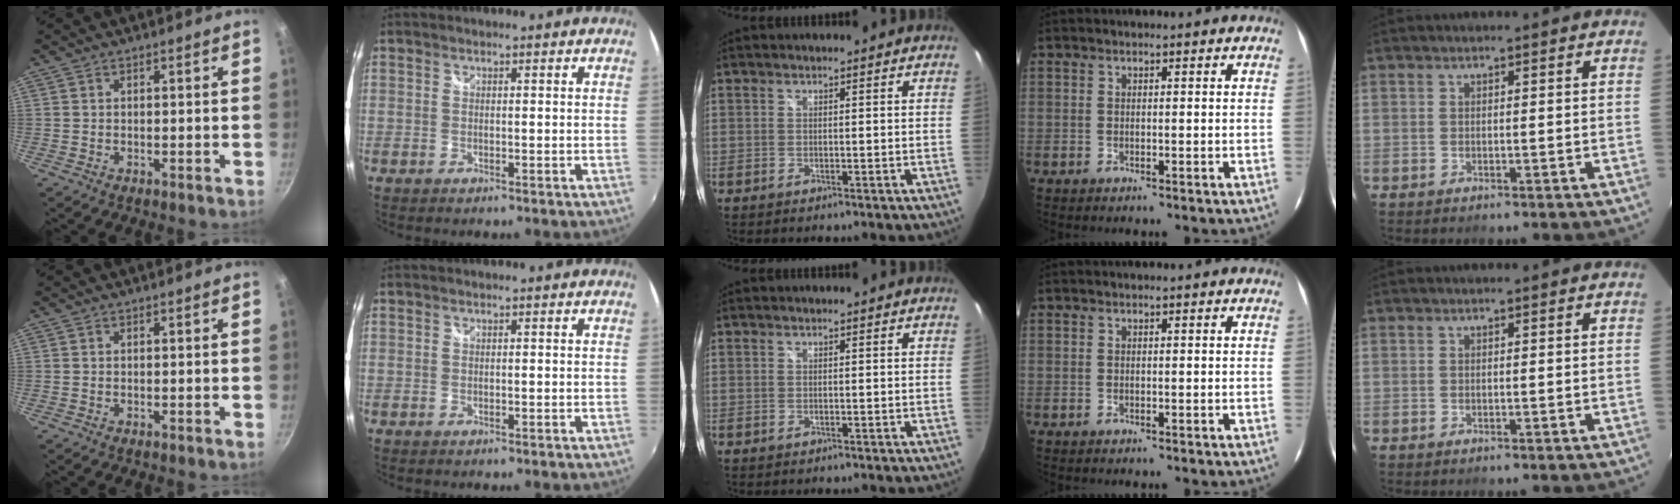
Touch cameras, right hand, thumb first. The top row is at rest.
{}